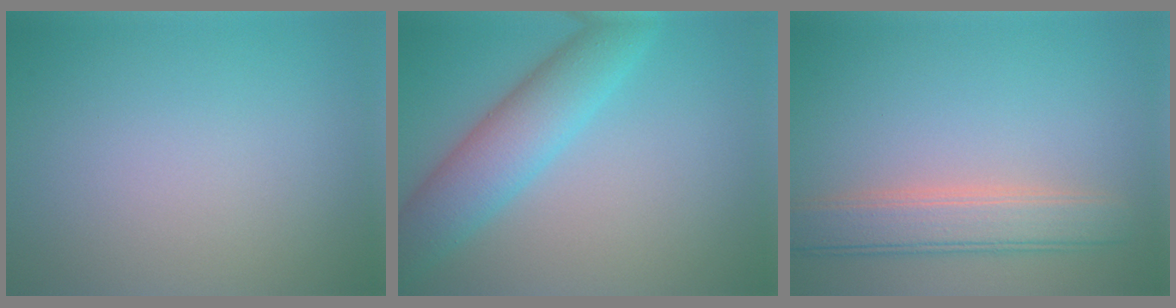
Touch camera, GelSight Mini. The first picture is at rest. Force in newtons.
{"total": 6.1, "press": 6.1, "slide": 0.1}
{"total": 4.7, "press": 4.7, "slide": 0.5}